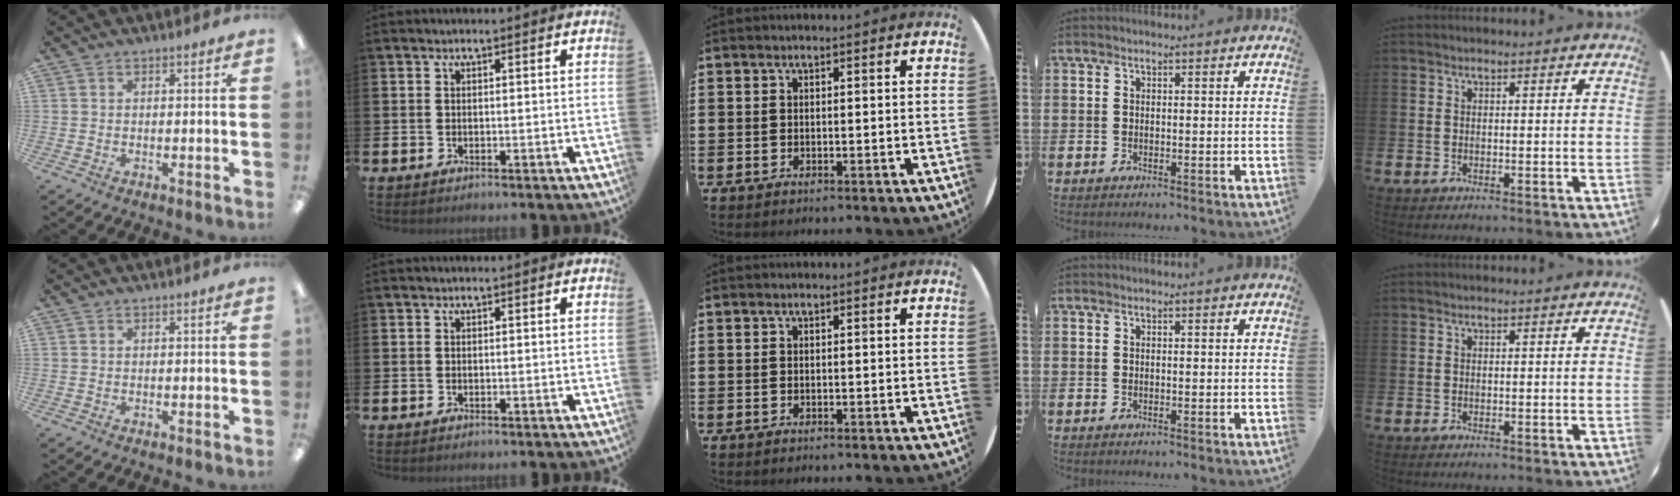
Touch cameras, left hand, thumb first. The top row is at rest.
{}